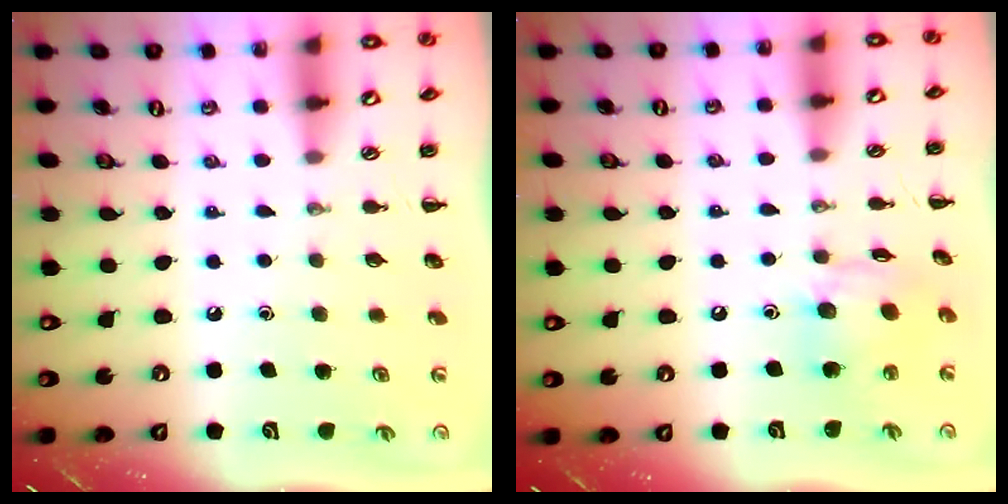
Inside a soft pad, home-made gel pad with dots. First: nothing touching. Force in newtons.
{"total": 10.2, "press": 10.2, "slide": 1.0}